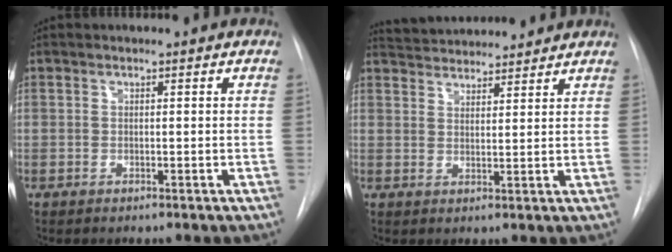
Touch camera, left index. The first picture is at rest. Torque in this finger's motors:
{"motor_torque": [-0.31, -0.99, 0.13, 0.05]}